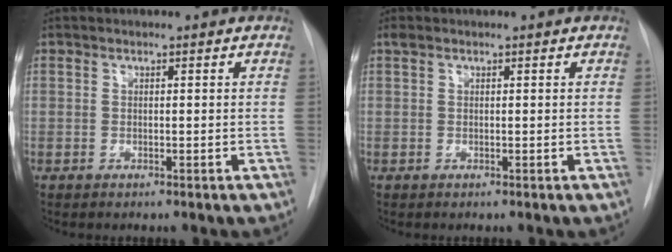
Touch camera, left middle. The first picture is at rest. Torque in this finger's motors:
{"motor_torque": [0.18, -0.14, -0.02, 0.03]}